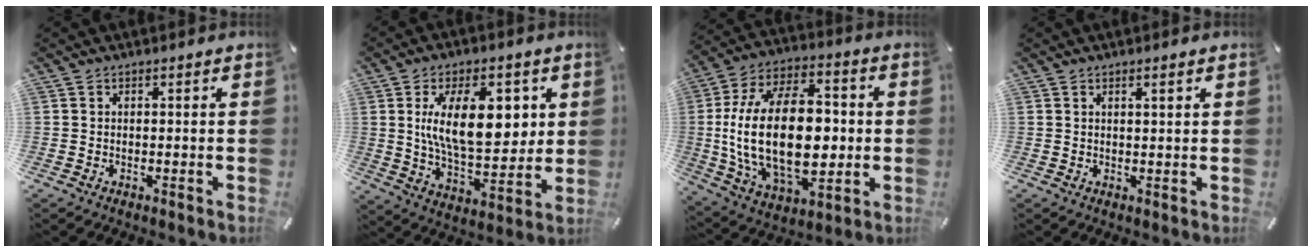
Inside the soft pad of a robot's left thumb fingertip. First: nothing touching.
{"total": 17.5, "force": [4.5, 9.0, 14.3], "torque": [-0.237, -0.002, 0.072]}
{"total": 27.5, "force": [-0.6, 16.5, 22.0], "torque": [-0.422, -0.005, -0.003]}
{"total": 1.4, "force": [0.9, 0.0, 1.1], "torque": [-0.023, -0.002, 0.015]}